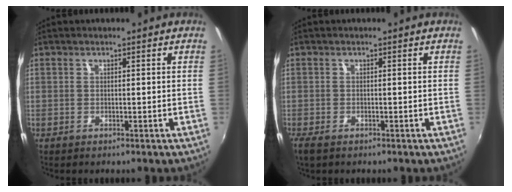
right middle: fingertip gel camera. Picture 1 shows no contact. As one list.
[{"total": 2.8, "force": [-2.0, 0.8, 1.7], "torque": [-0.034, -0.016, -0.029]}]